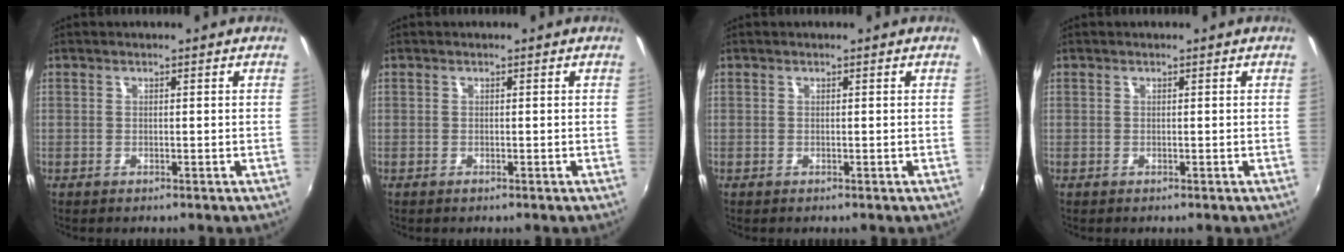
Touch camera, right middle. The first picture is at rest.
{"total": 0.0}
{"total": 0.0}
{"total": 0.0}